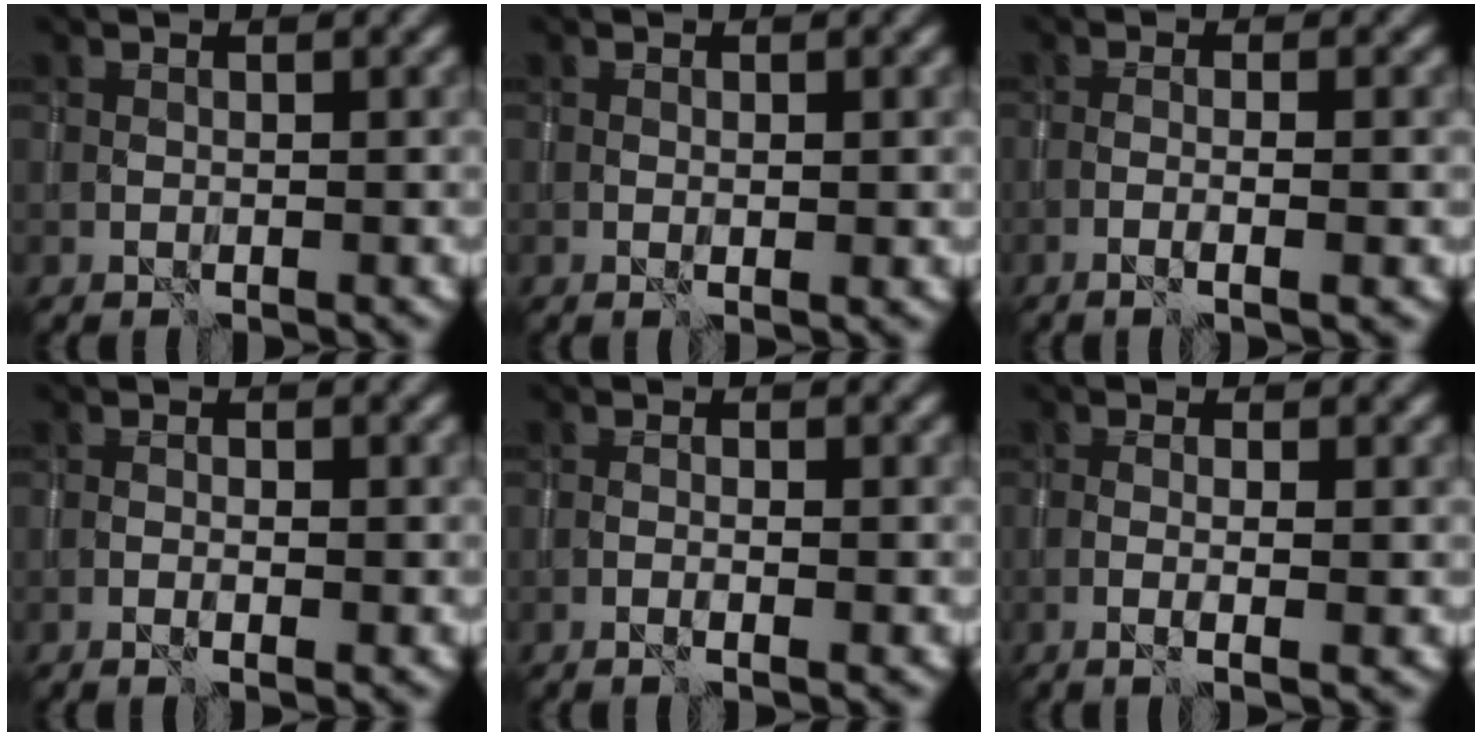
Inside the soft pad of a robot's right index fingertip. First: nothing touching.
{"total": 1.0, "force": [0.0, 0.1, 1.0], "torque": [-0.017, 0.000, 0.000]}
{"total": 2.7, "force": [-0.9, 0.3, 2.5], "torque": [-0.038, 0.006, -0.024]}
{"total": 1.4, "force": [-0.3, 0.2, 1.3], "torque": [-0.021, 0.002, -0.006]}
{"total": 1.3, "force": [-0.4, -0.1, 1.2], "torque": [-0.023, 0.002, -0.009]}
{"total": 2.7, "force": [-0.5, 0.4, 2.7], "torque": [-0.046, 0.000, -0.013]}